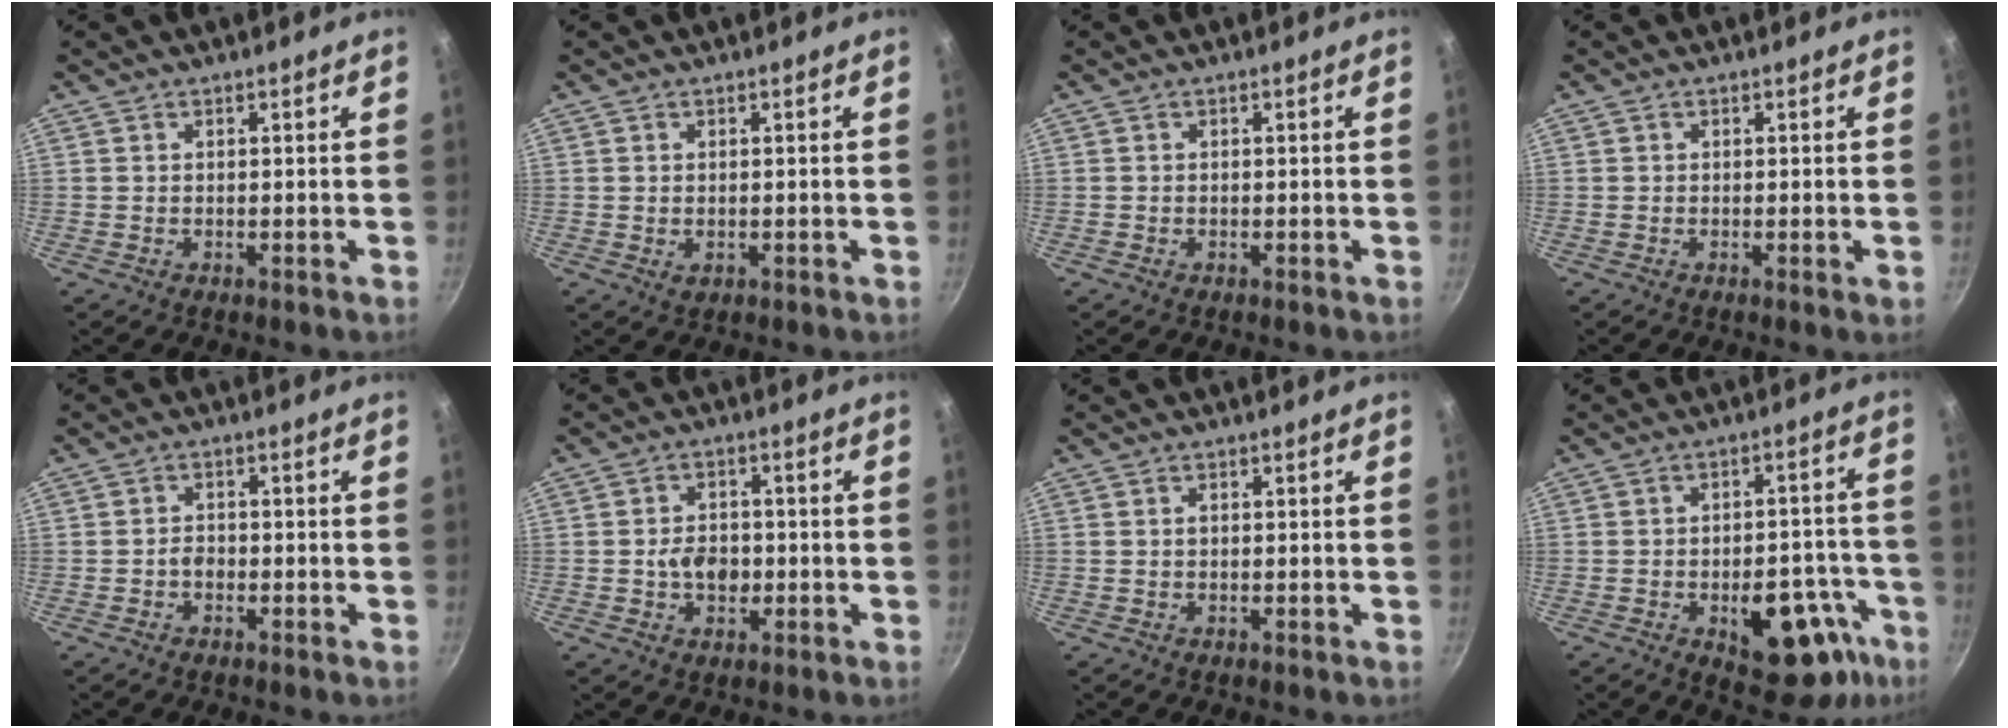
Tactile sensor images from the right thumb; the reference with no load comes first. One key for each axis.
{"total": 1.1, "fx": -0.1, "fy": 0.8, "fz": 0.8, "tx": -0.012, "ty": -0.001, "tz": 0.001}
{"total": 0.0}
{"total": 0.8, "fx": -0.2, "fy": -0.1, "fz": 0.8, "tx": -0.014, "ty": -0.003, "tz": -0.006}
{"total": 1.9, "fx": -0.8, "fy": 1.4, "fz": 1.0, "tx": -0.010, "ty": 0.014, "tz": -0.015}
{"total": 5.6, "fx": -0.9, "fy": 4.1, "fz": 3.7, "tx": -0.040, "ty": 0.009, "tz": -0.015}
{"total": 0.7, "fx": 0.0, "fy": 0.4, "fz": 0.5, "tx": -0.007, "ty": 0.004, "tz": 0.002}
{"total": 16.7, "fx": -6.9, "fy": 8.8, "fz": 12.3, "tx": -0.090, "ty": 0.036, "tz": -0.079}